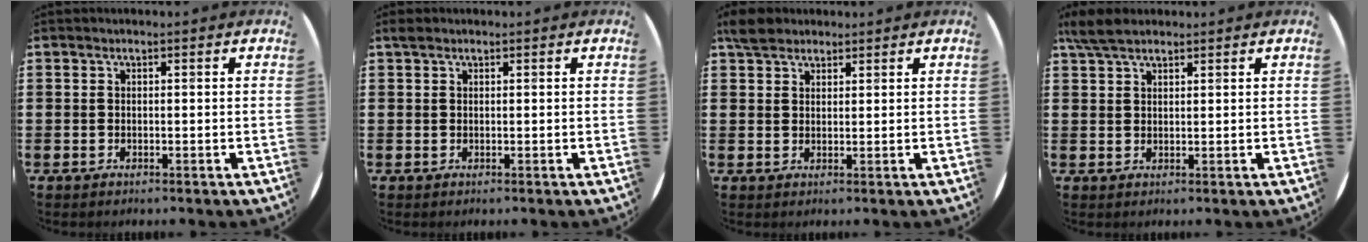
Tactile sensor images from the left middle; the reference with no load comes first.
{"total": 0.6, "force": [0.5, 0.3, 0.2], "torque": [0.003, -0.001, 0.008]}
{"total": 3.3, "force": [2.9, 1.5, 0.8], "torque": [-0.007, 0.000, 0.053]}
{"total": 4.0, "force": [3.2, 1.3, 2.1], "torque": [-0.048, 0.006, 0.060]}